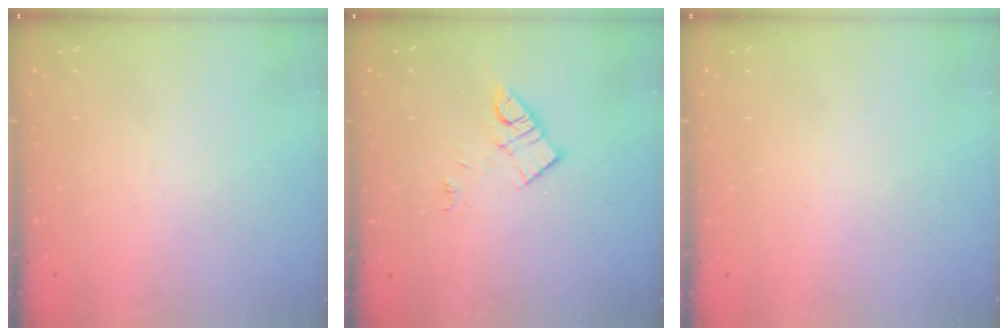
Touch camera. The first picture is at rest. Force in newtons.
{"total": 10.4, "press": 10.4, "slide": 0.6}
{"total": 1.7, "press": 1.6, "slide": 0.1}